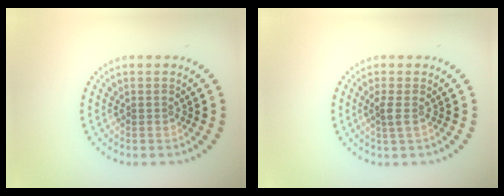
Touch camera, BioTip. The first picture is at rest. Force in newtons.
{"total": 1.3, "press": 1.0, "slide": 0.7}